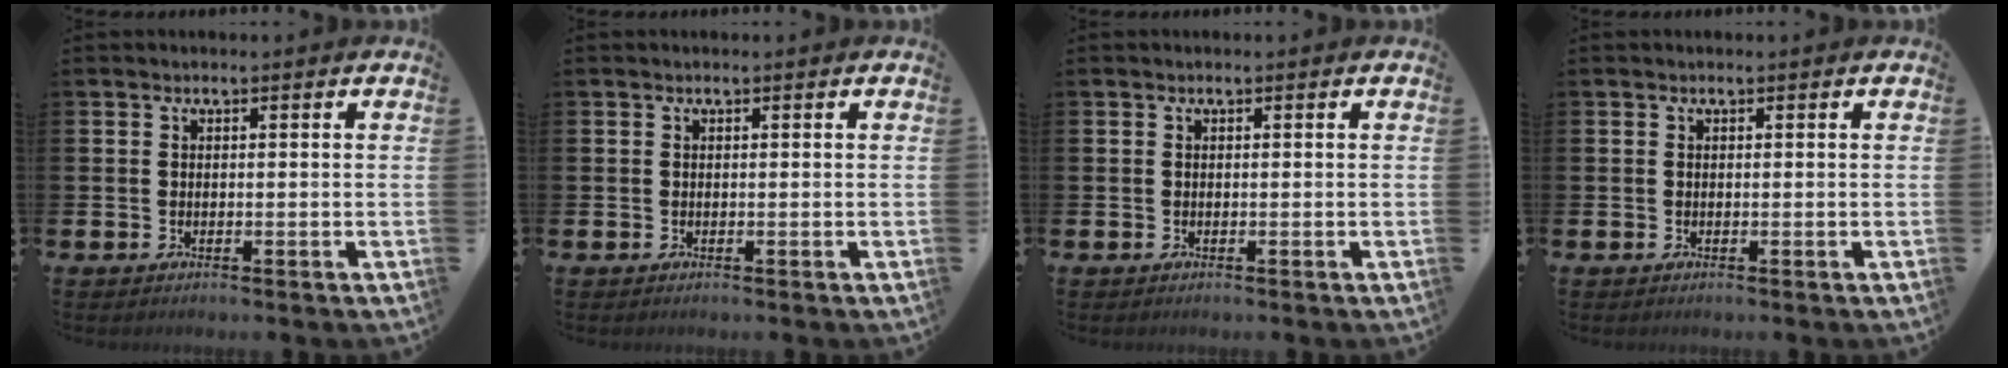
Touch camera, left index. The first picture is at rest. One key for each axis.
{"total": 0.0}
{"total": 0.0}
{"total": 0.0}